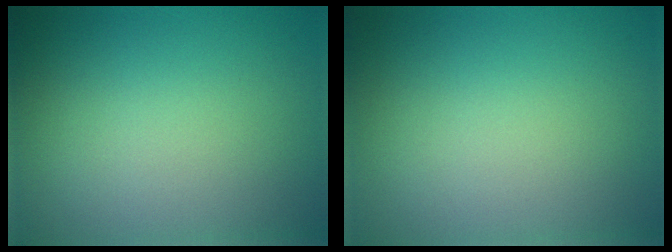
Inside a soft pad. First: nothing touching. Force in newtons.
{"total": 0.0}